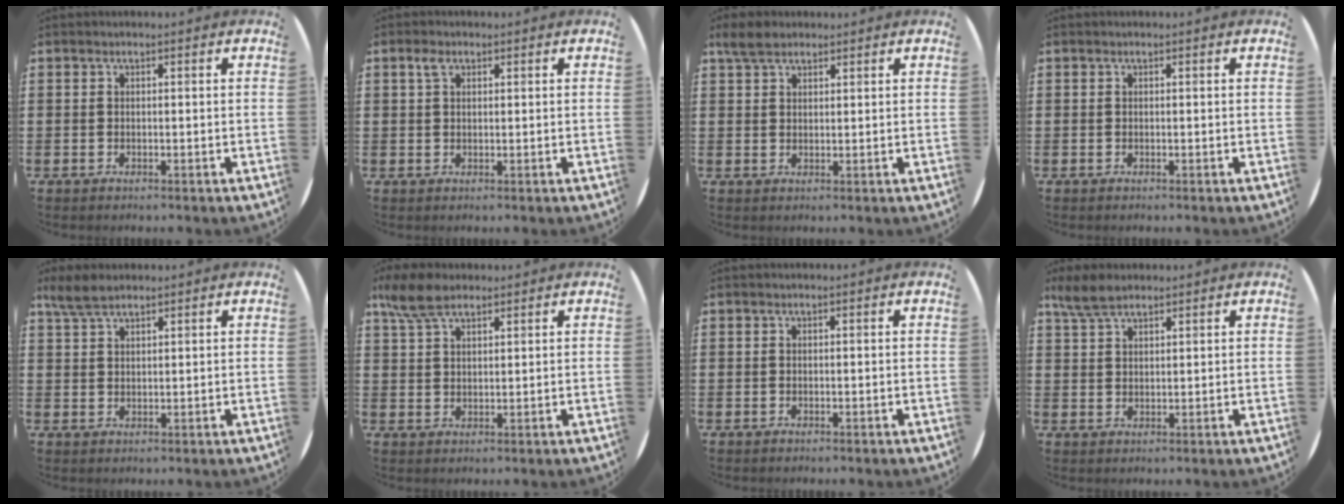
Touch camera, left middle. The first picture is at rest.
{"total": 1.8, "force": [1.0, 1.1, 1.0], "torque": [-0.016, 0.002, 0.017]}
{"total": 3.2, "force": [2.7, 1.3, 1.2], "torque": [-0.021, 0.003, 0.049]}
{"total": 0.0}
{"total": 3.9, "force": [3.2, 1.2, 1.9], "torque": [-0.044, 0.002, 0.060]}
{"total": 5.9, "force": [4.5, 2.4, 3.0], "torque": [-0.069, -0.001, 0.085]}
{"total": 0.0}
{"total": 4.5, "force": [3.7, 1.4, 2.1], "torque": [-0.050, 0.000, 0.069]}